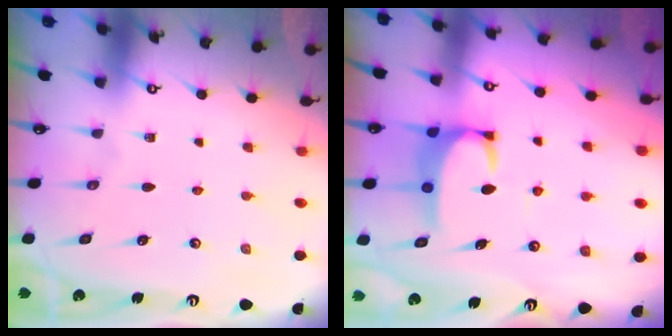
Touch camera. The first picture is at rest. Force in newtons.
{"total": 3.8, "press": 3.7, "slide": 0.9}